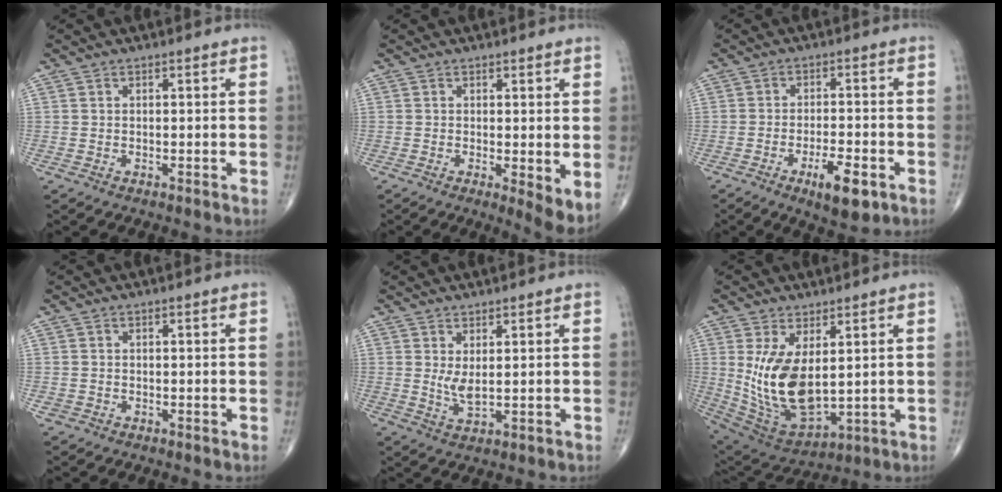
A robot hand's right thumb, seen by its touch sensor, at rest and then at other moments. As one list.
[{"total": 4.9, "force": [0.0, 1.2, 4.8], "torque": [-0.071, -0.017, -0.002]}, {"total": 7.9, "force": [-3.7, 2.5, 6.4], "torque": [-0.102, 0.008, -0.053]}, {"total": 0.9, "force": [-0.3, 0.8, 0.3], "torque": [-0.007, 0.002, -0.003]}, {"total": 3.3, "force": [0.8, 1.1, 3.1], "torque": [-0.061, -0.017, 0.023]}, {"total": 14.8, "force": [2.1, 7.4, 12.6], "torque": [-0.238, -0.024, 0.068]}]